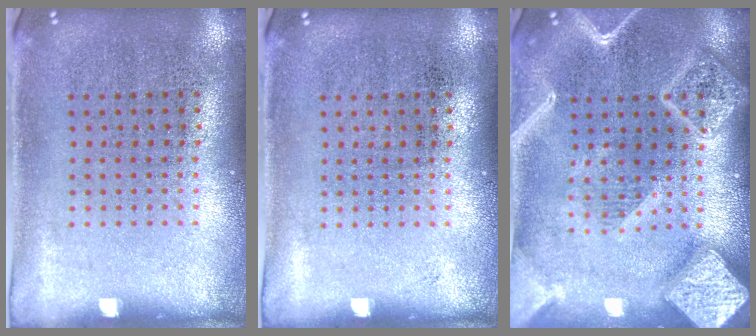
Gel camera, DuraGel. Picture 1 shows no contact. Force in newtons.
{"total": 0.0}
{"total": 3.8, "press": 3.8, "slide": 0.3}